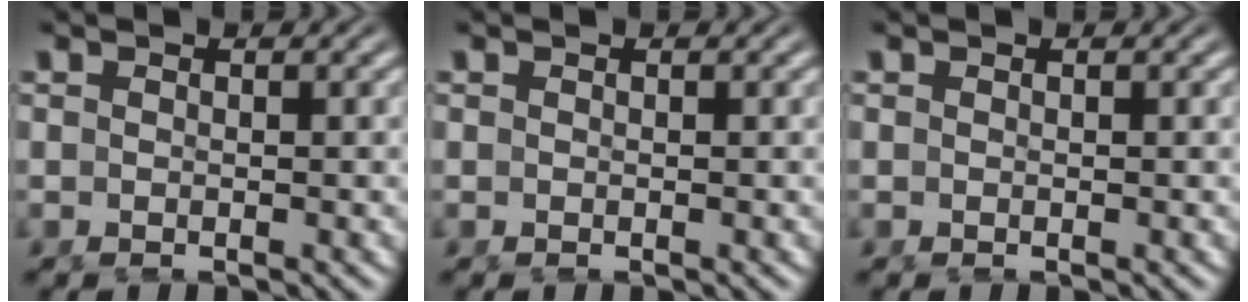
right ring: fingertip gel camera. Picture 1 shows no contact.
{"total": 0.0}
{"total": 0.0}